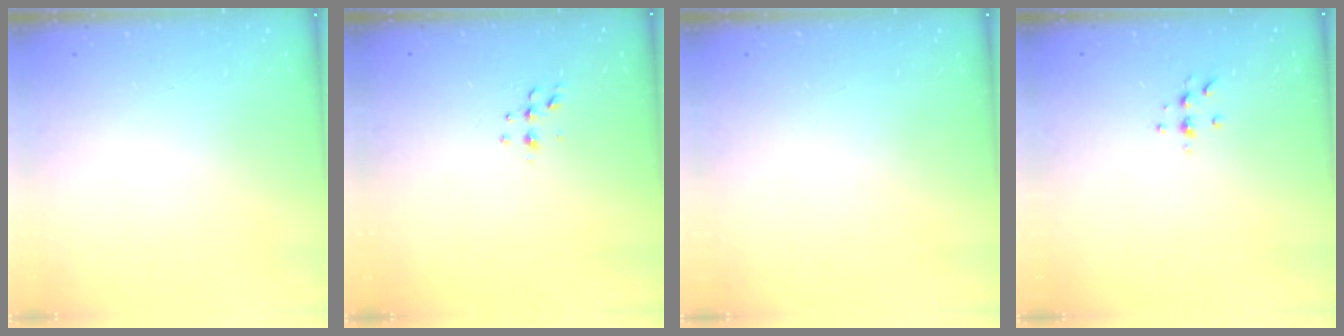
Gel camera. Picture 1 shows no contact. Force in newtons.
{"total": 4.9, "press": 4.8, "slide": 1.0}
{"total": 0.0}
{"total": 4.3, "press": 4.3, "slide": 0.6}